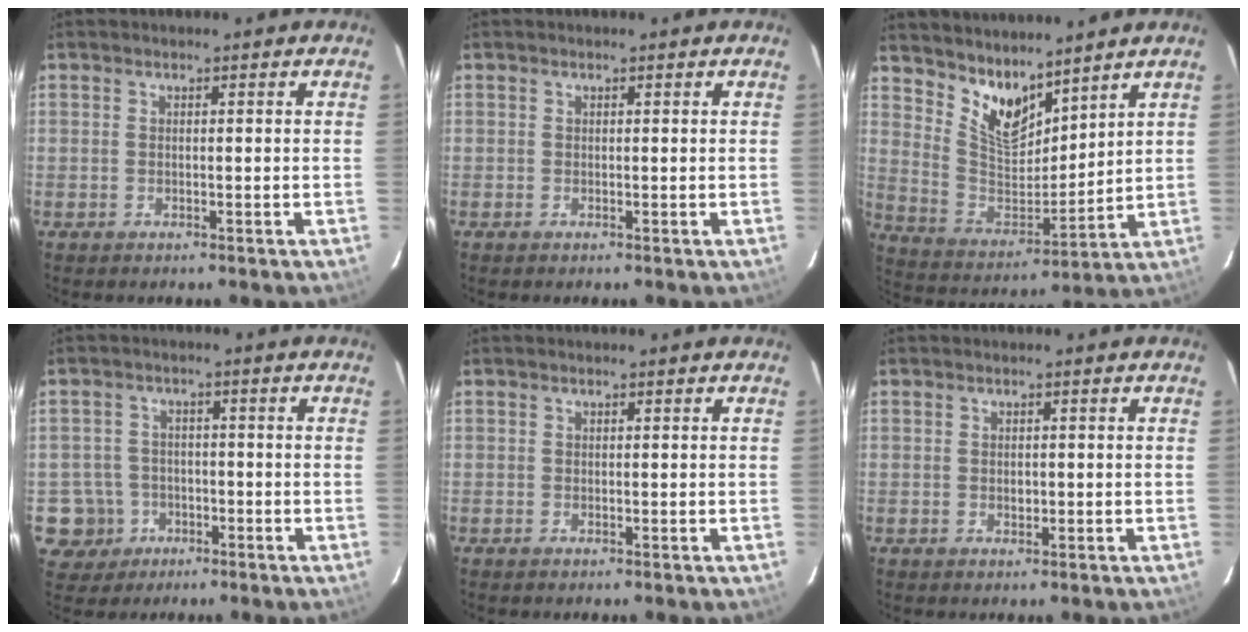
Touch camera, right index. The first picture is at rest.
{"total": 0.0}
{"total": 11.4, "force": [9.1, 4.7, 5.0], "torque": [-0.102, -0.006, 0.181]}
{"total": 6.6, "force": [-2.3, 6.2, 0.4], "torque": [-0.026, 0.024, -0.034]}
{"total": 0.0}
{"total": 1.0, "force": [-0.1, 0.8, 0.5], "torque": [-0.010, -0.001, 0.000]}